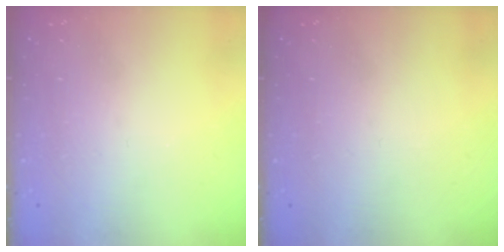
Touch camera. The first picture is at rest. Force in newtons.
{"total": 0.0}